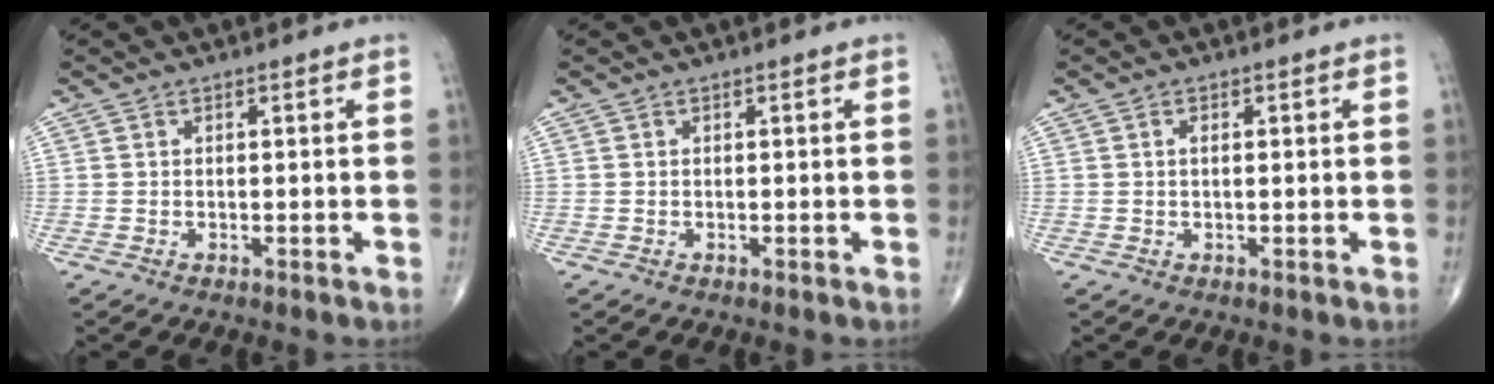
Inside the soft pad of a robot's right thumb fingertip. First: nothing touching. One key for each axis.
{"total": 0.0}
{"total": 1.0, "fx": 0.2, "fy": 0.5, "fz": 0.9, "tx": -0.018, "ty": 0.004, "tz": 0.004}